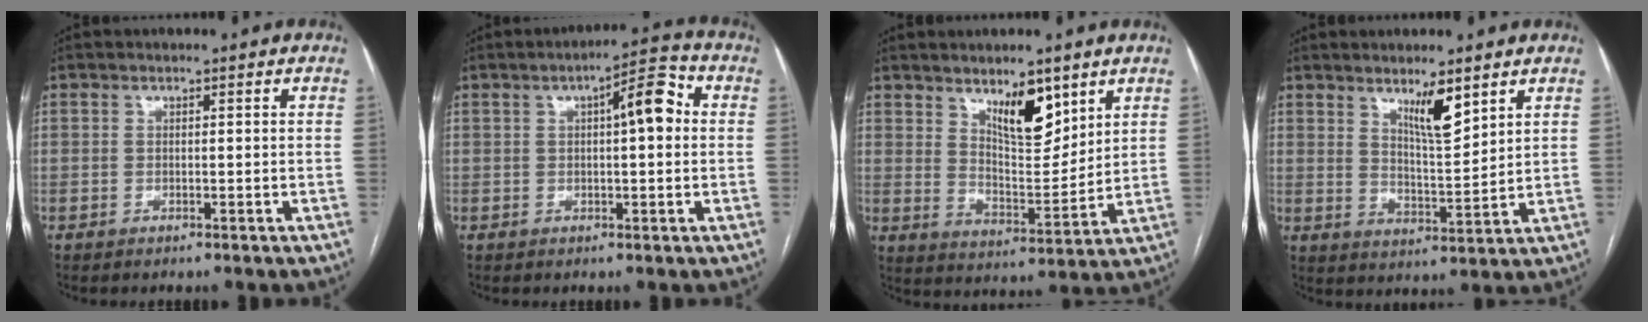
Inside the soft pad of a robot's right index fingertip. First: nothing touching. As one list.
[{"total": 7.0, "force": [1.2, 1.6, 6.7], "torque": [-0.098, 0.027, 0.014]}, {"total": 8.8, "force": [5.4, 3.0, 6.2], "torque": [-0.106, -0.008, 0.098]}, {"total": 6.5, "force": [4.2, 1.1, 4.9], "torque": [-0.087, -0.010, 0.076]}]